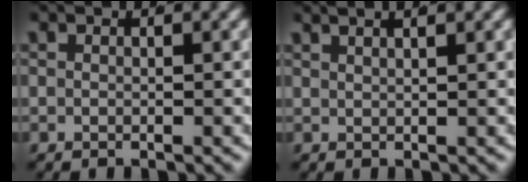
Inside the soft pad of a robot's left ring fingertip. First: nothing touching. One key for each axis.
{"total": 3.0, "fx": 2.5, "fy": 0.3, "fz": 1.7, "tx": -0.017, "ty": 0.010, "tz": 0.041}